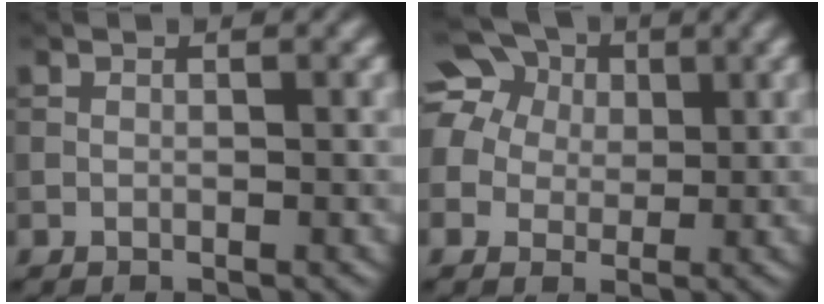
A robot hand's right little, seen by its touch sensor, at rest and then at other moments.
{"total": 11.4, "force": [4.9, 8.9, 5.2], "torque": [-0.133, 0.040, 0.062]}